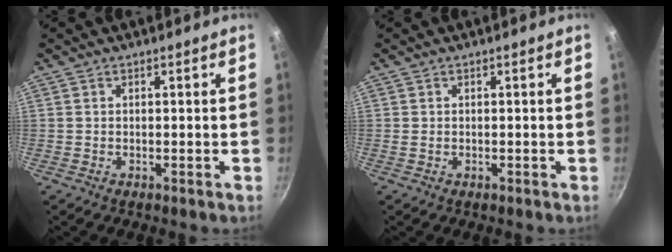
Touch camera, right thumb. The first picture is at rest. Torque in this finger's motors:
{"motor_torque": [0.65, -0.11, -0.08, -0.32, 0.09]}